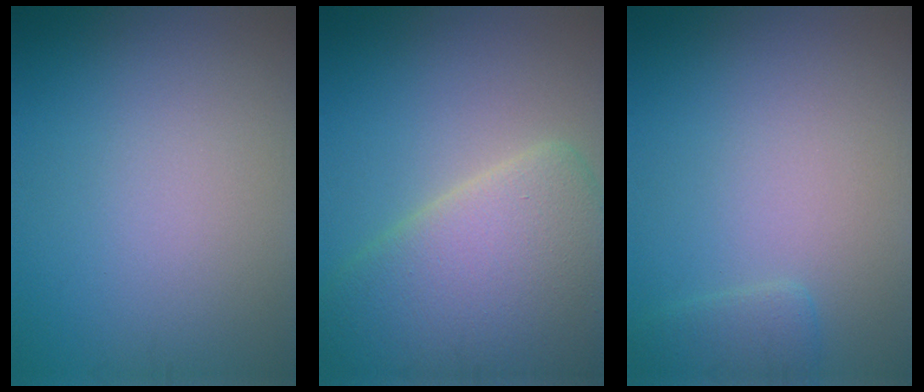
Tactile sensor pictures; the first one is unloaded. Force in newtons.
{"total": 9.8, "press": 9.8, "slide": 1.0}
{"total": 1.6, "press": 1.5, "slide": 0.2}